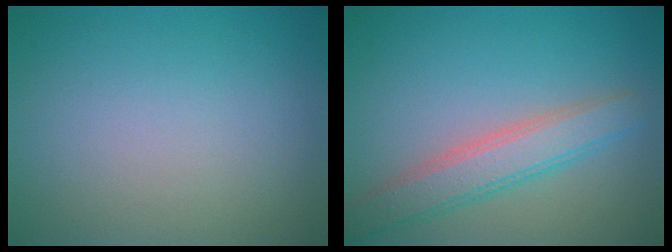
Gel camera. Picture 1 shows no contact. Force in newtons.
{"total": 4.0, "press": 4.0, "slide": 0.4}